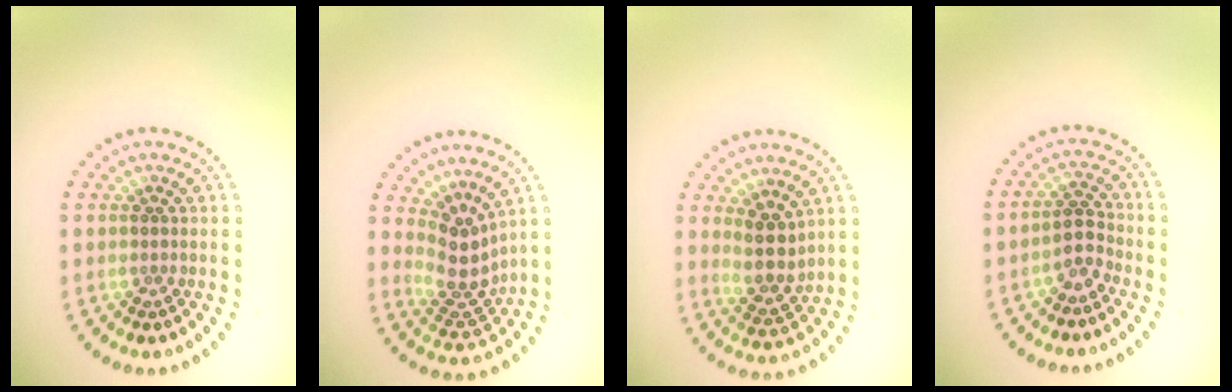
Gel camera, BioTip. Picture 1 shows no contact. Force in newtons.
{"total": 3.5, "press": 2.7, "slide": 2.2}
{"total": 2.9, "press": 2.5, "slide": 1.5}
{"total": 2.2, "press": 2.0, "slide": 1.1}